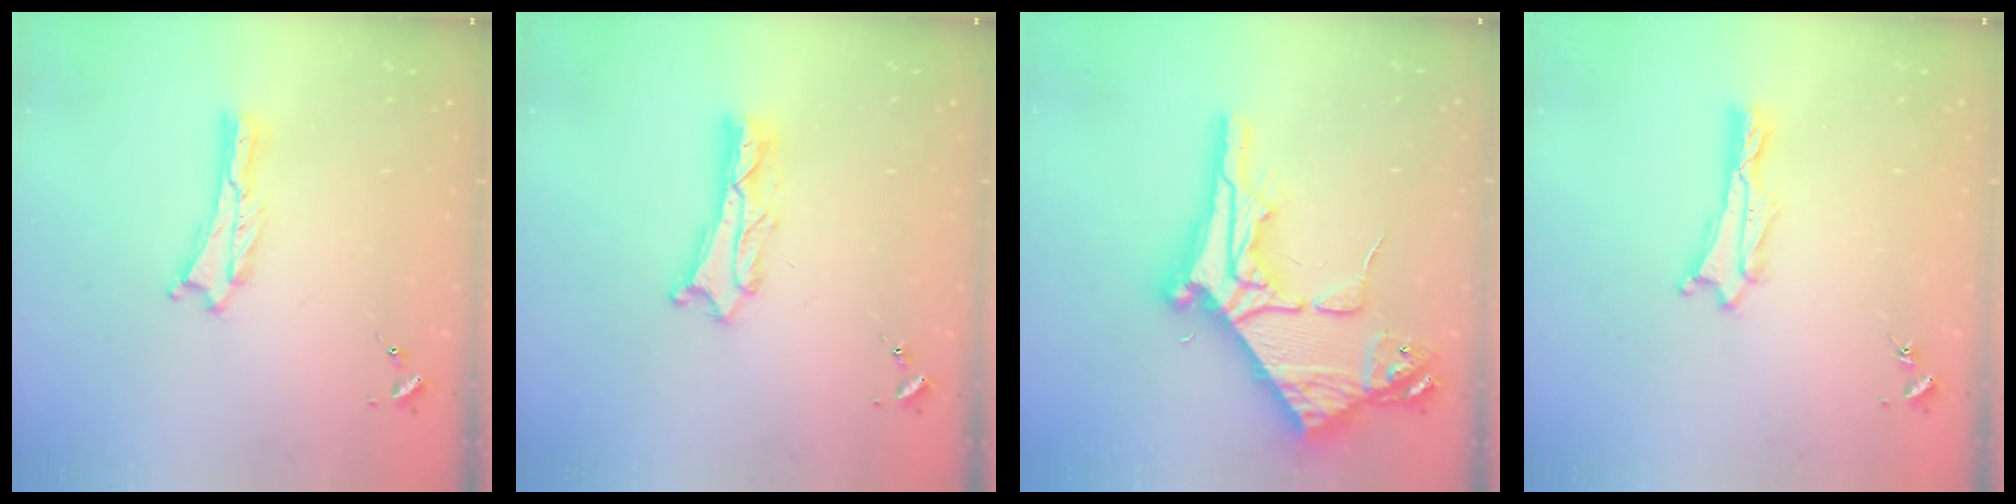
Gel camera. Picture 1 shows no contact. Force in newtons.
{"total": 3.7, "press": 3.7, "slide": 0.4}
{"total": 13.6, "press": 13.5, "slide": 1.1}
{"total": 1.0, "press": 1.0, "slide": 0.1}